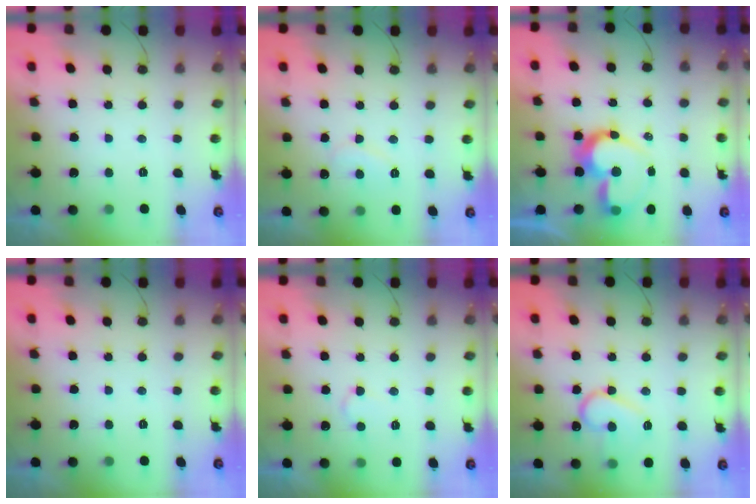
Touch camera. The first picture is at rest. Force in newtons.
{"total": 6.8, "press": 6.8, "slide": 0.3}
{"total": 15.8, "press": 15.7, "slide": 1.3}
{"total": 0.0}
{"total": 4.6, "press": 4.5, "slide": 0.4}
{"total": 13.1, "press": 13.1, "slide": 1.1}